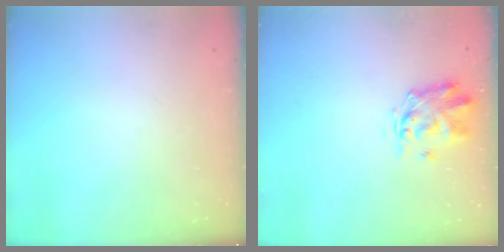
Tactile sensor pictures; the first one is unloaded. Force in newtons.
{"total": 3.7, "press": 3.6, "slide": 1.1}